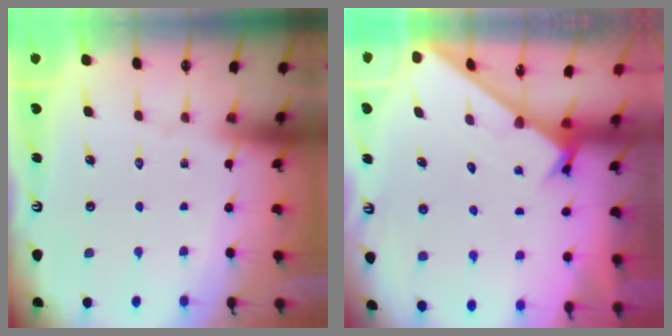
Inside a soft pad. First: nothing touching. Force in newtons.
{"total": 1.5, "press": 1.5, "slide": 0.1}